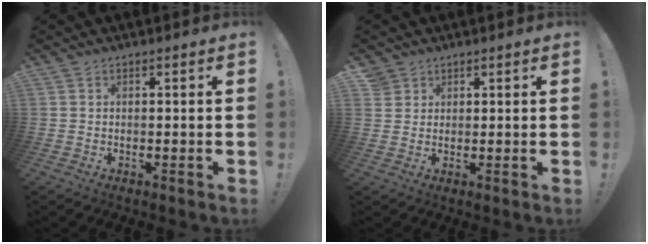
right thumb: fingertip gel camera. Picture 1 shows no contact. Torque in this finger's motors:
{"motor_torque": [-0.15, 0.23, -0.45, 0.40, 0.00]}